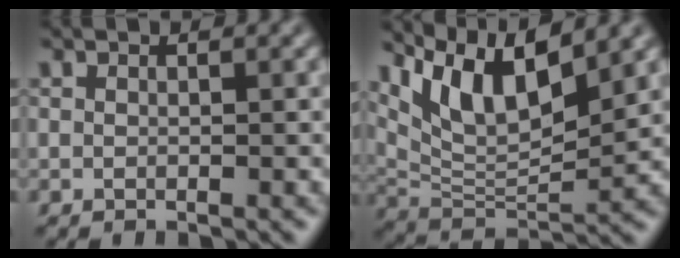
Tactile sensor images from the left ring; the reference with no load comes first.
{"total": 8.3, "force": [4.6, 2.9, 6.2], "torque": [-0.115, 0.001, 0.088]}